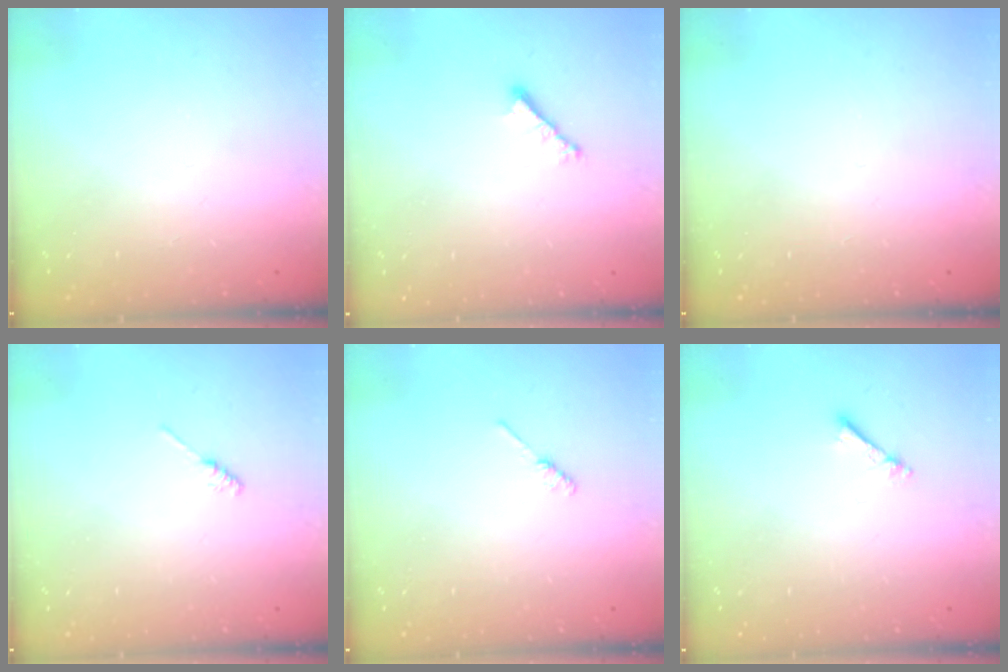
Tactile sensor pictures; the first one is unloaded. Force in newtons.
{"total": 2.8, "press": 2.7, "slide": 0.6}
{"total": 0.0}
{"total": 1.8, "press": 1.7, "slide": 0.4}
{"total": 2.1, "press": 2.1, "slide": 0.4}
{"total": 1.7, "press": 1.7, "slide": 0.3}